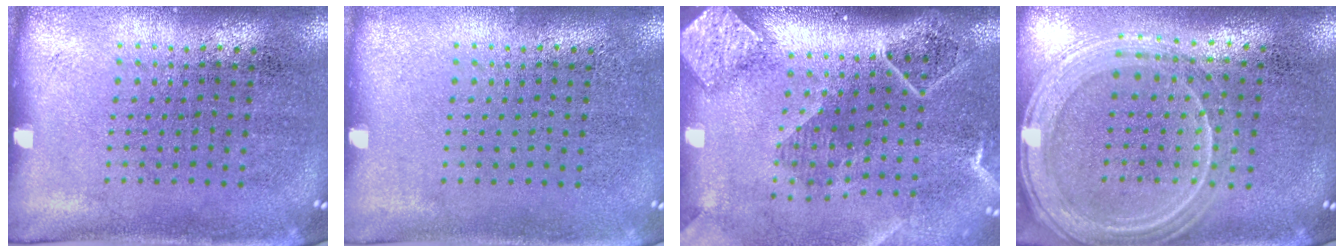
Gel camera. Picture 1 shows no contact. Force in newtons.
{"total": 0.0}
{"total": 2.7, "press": 2.1, "slide": 1.7}
{"total": 1.4, "press": 1.3, "slide": 0.2}